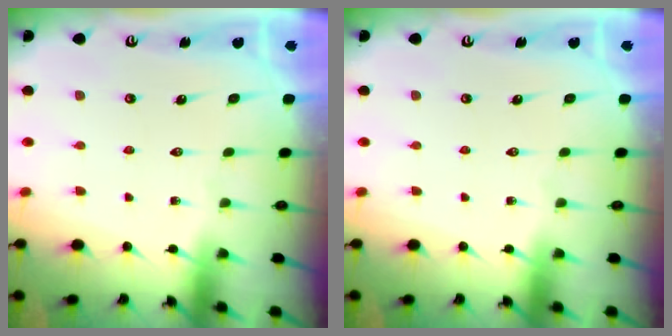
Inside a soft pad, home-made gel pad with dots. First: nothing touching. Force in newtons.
{"total": 0.0}